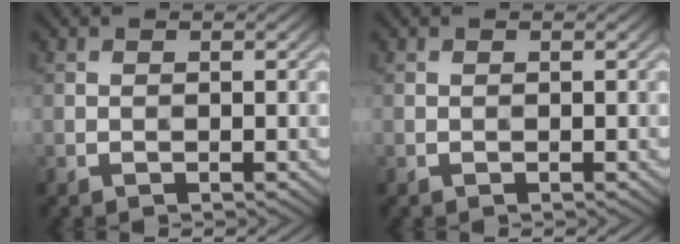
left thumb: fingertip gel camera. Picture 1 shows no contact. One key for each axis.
{"total": 0.0}